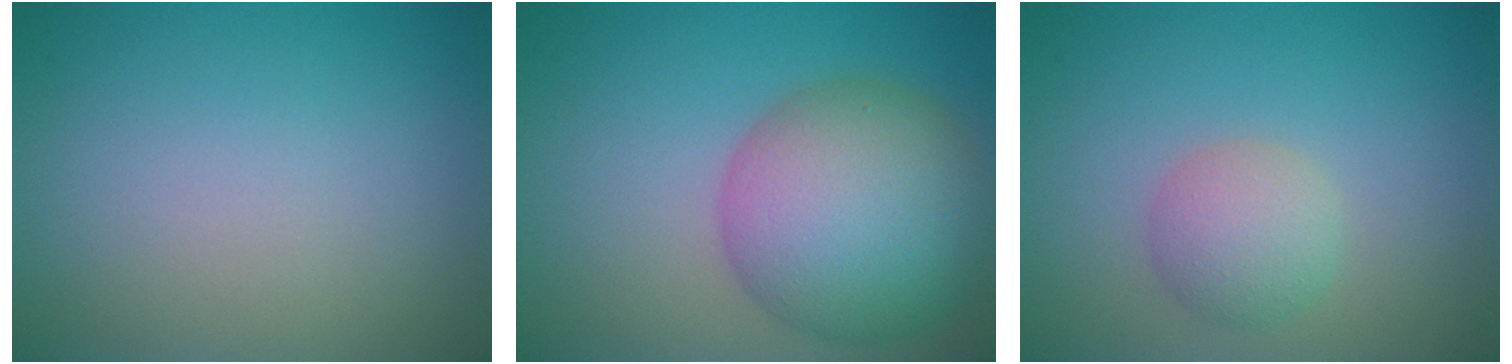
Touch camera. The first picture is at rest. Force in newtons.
{"total": 10.3, "press": 10.3, "slide": 0.3}
{"total": 2.9, "press": 2.9, "slide": 0.0}